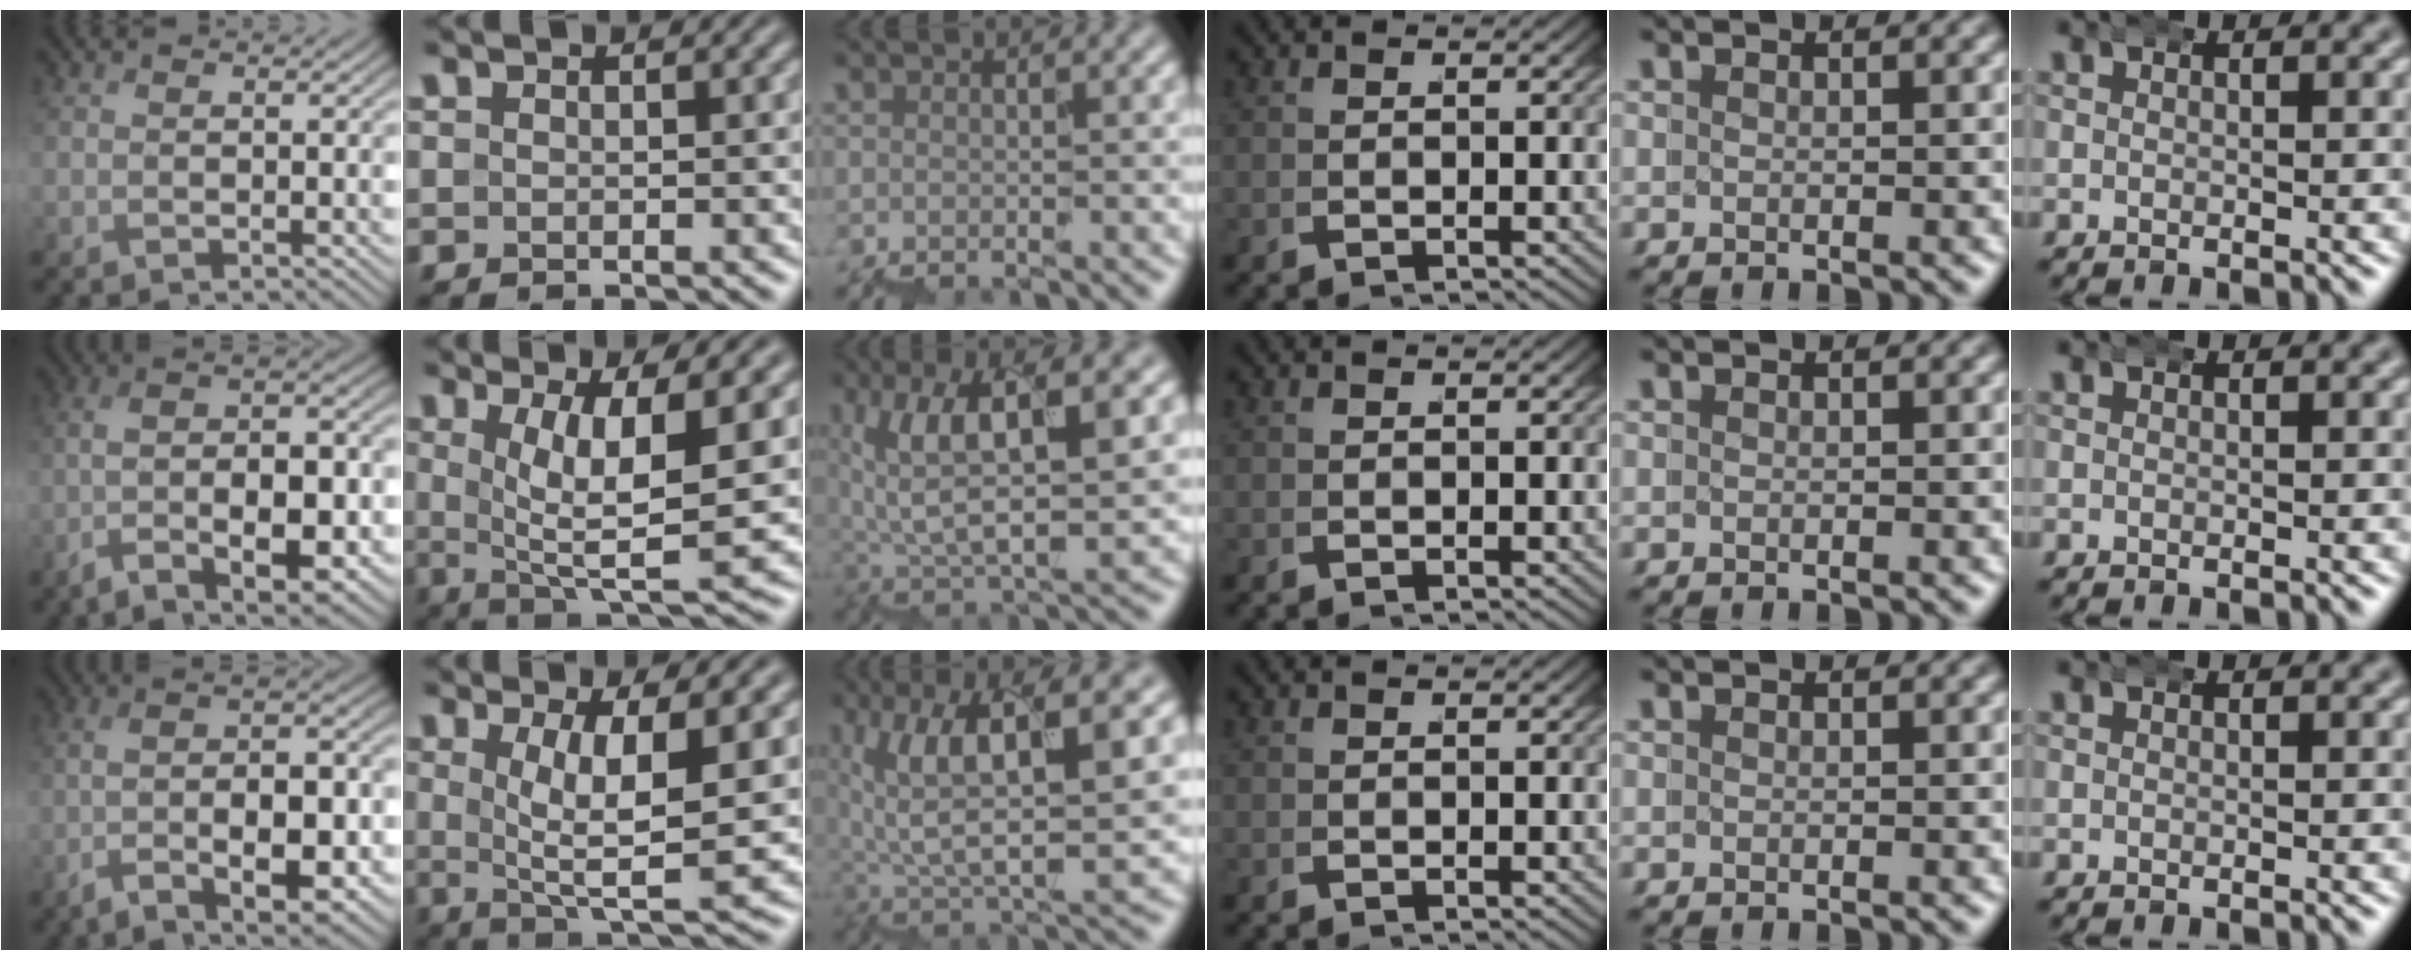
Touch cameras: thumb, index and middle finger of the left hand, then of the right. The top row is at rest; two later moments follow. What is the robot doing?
{"motion": "wrap", "object": "bubble wrap"}